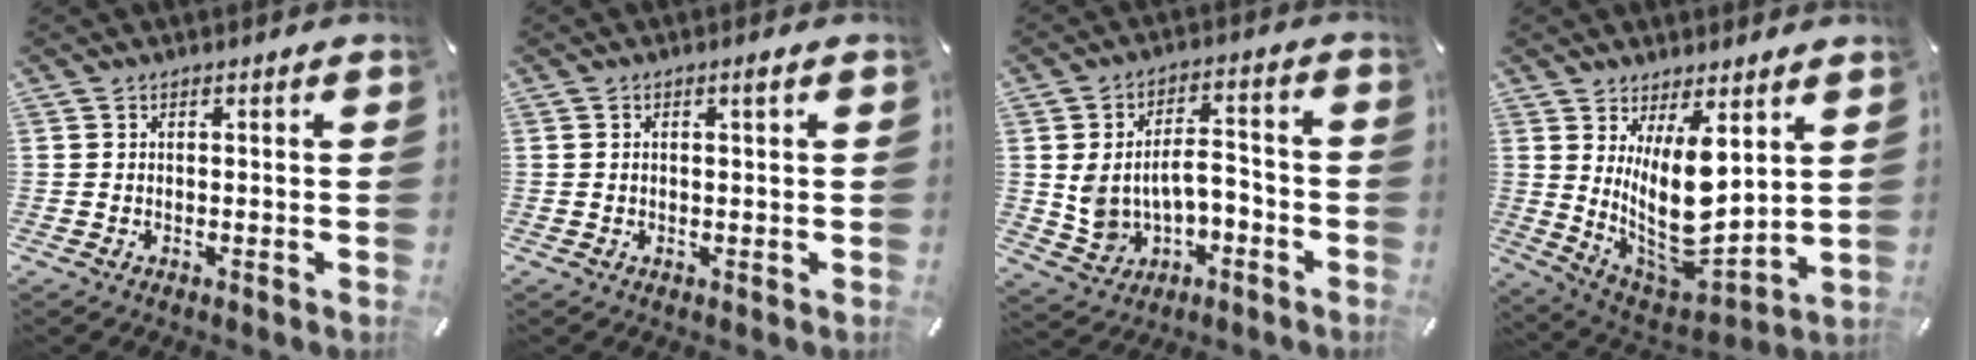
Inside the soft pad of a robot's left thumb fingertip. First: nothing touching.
{"total": 1.4, "force": [0.3, 0.3, 1.4], "torque": [-0.026, 0.001, 0.004]}
{"total": 9.4, "force": [-1.1, 7.0, 6.2], "torque": [-0.124, 0.010, -0.017]}
{"total": 15.9, "force": [4.7, 6.9, 13.5], "torque": [-0.255, -0.056, 0.084]}